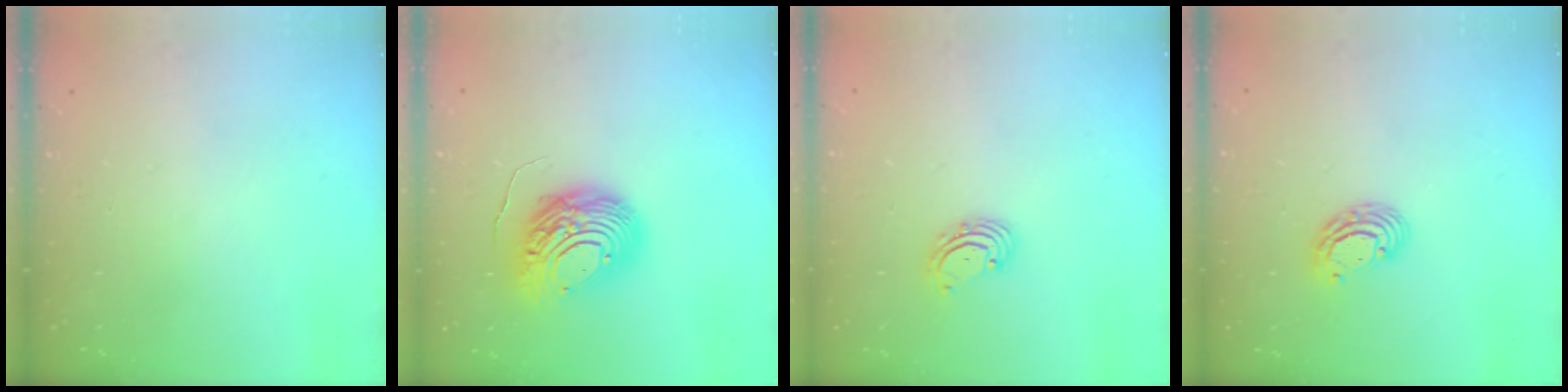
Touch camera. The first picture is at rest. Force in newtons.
{"total": 13.5, "press": 13.4, "slide": 1.7}
{"total": 2.6, "press": 2.5, "slide": 0.6}
{"total": 6.7, "press": 6.7, "slide": 0.6}